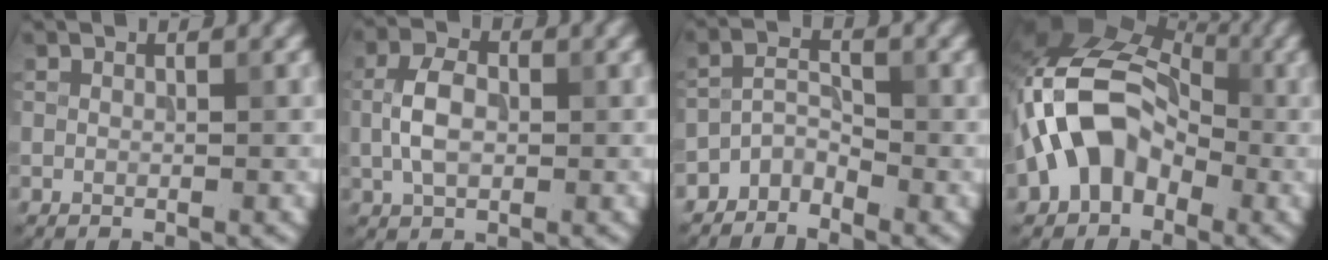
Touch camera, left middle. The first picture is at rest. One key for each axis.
{"total": 3.9, "fx": 0.0, "fy": 2.5, "fz": 3.0, "tx": -0.063, "ty": 0.005, "tz": -0.005}
{"total": 2.5, "fx": -2.2, "fy": 1.0, "fz": 0.6, "tx": -0.009, "ty": 0.008, "tz": -0.050}
{"total": 9.8, "fx": -2.3, "fy": 6.9, "fz": 6.6, "tx": -0.117, "ty": 0.020, "tz": -0.064}